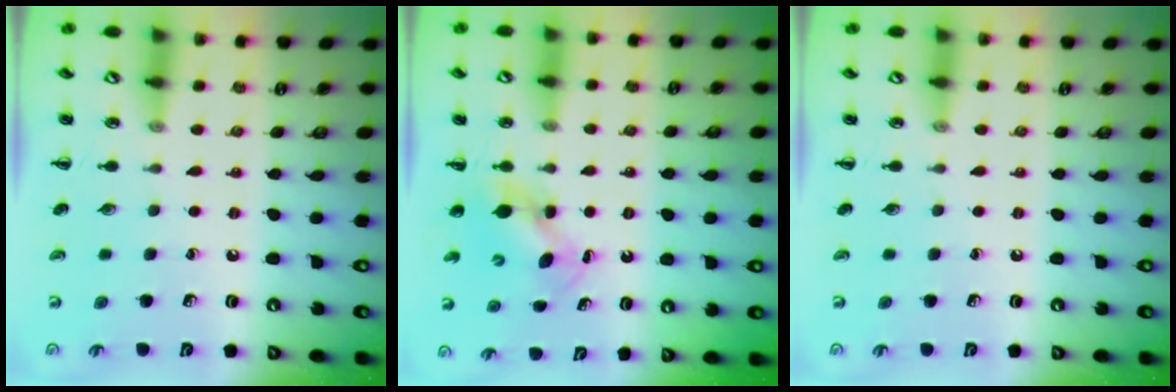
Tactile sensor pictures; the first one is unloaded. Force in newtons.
{"total": 5.6, "press": 5.6, "slide": 0.6}
{"total": 0.0}